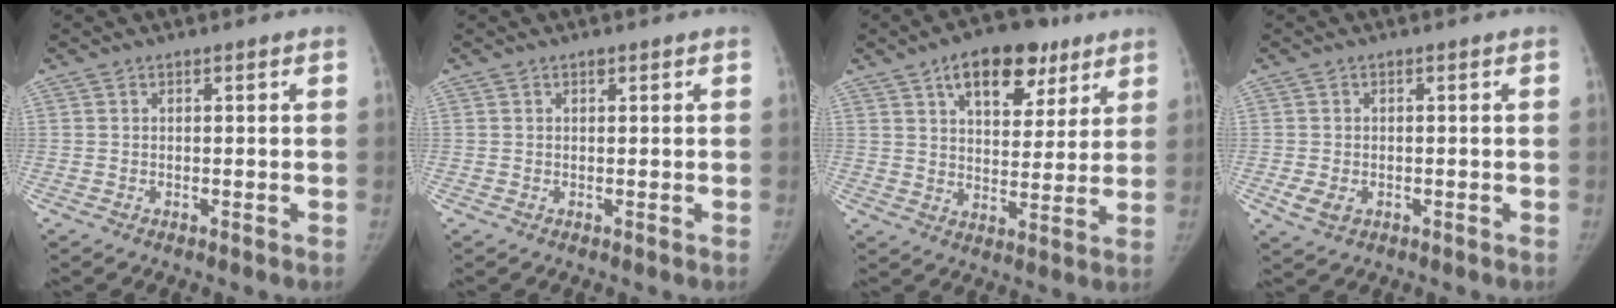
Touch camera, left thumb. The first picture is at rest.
{"total": 0.5, "force": [0.3, 0.3, 0.3], "torque": [-0.001, -0.001, 0.003]}
{"total": 14.8, "force": [8.2, 8.1, 9.2], "torque": [-0.092, -0.021, 0.124]}
{"total": 3.4, "force": [-1.1, 2.4, 2.1], "torque": [-0.040, -0.002, -0.013]}